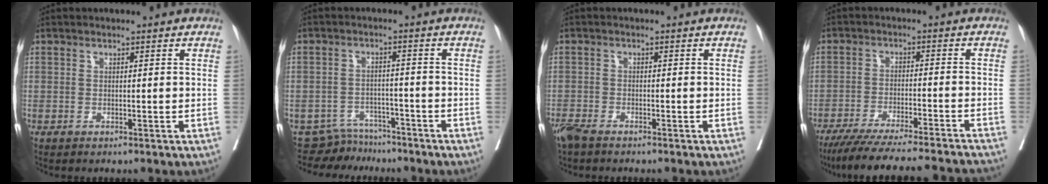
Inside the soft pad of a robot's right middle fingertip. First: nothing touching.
{"total": 5.7, "force": [-5.3, 1.8, -1.0], "torque": [0.014, 0.015, -0.084]}
{"total": 4.0, "force": [-3.3, 0.6, 2.2], "torque": [-0.043, -0.011, -0.060]}
{"total": 21.4, "force": [-19.6, -0.4, 8.7], "torque": [-0.110, -0.049, -0.273]}